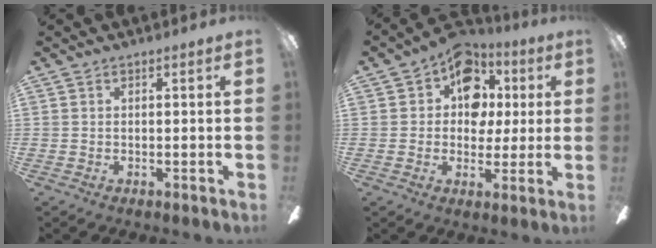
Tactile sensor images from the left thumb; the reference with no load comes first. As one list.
[{"total": 12.9, "force": [5.1, 9.8, 6.6], "torque": [-0.097, -0.013, 0.096]}]